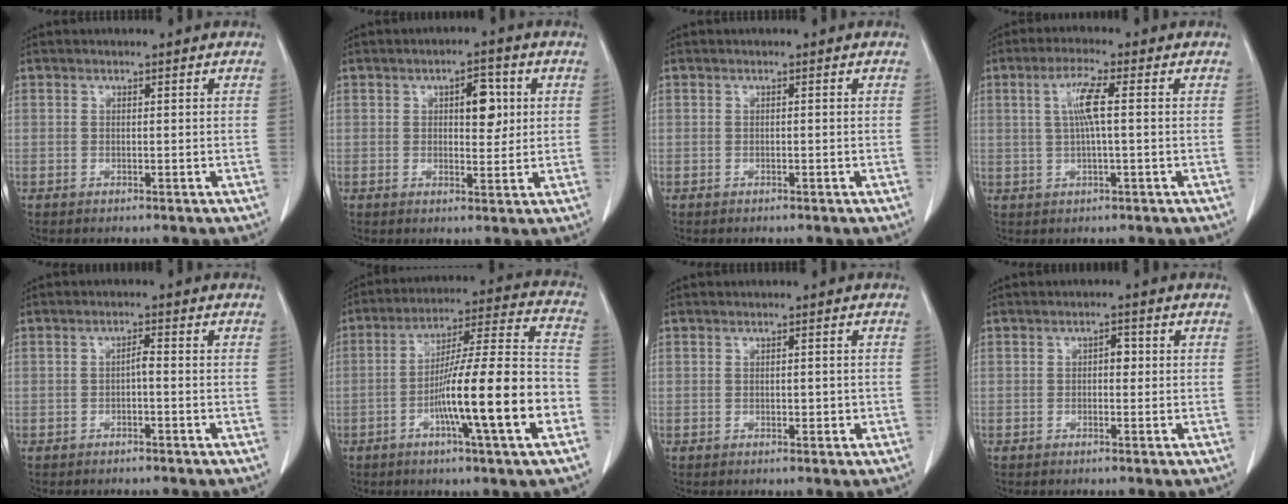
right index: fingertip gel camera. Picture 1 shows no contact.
{"total": 5.2, "force": [1.6, 2.4, 4.3], "torque": [-0.058, 0.007, 0.026]}
{"total": 0.0}
{"total": 5.1, "force": [1.0, 0.3, 5.0], "torque": [-0.101, 0.007, 0.020]}
{"total": 1.3, "force": [-0.2, 0.3, 1.2], "torque": [-0.017, 0.005, -0.003]}
{"total": 17.9, "force": [-5.5, 0.3, 17.0], "torque": [-0.269, 0.005, -0.088]}
{"total": 1.3, "force": [0.0, 0.7, 1.1], "torque": [-0.012, 0.000, 0.006]}
{"total": 1.8, "force": [0.3, 1.0, 1.4], "torque": [-0.015, 0.007, 0.004]}